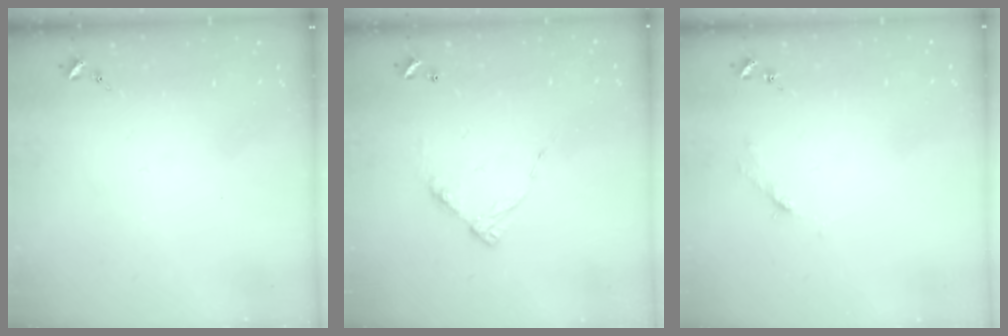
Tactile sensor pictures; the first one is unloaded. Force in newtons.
{"total": 8.8, "press": 8.8, "slide": 0.5}
{"total": 2.7, "press": 2.7, "slide": 0.4}